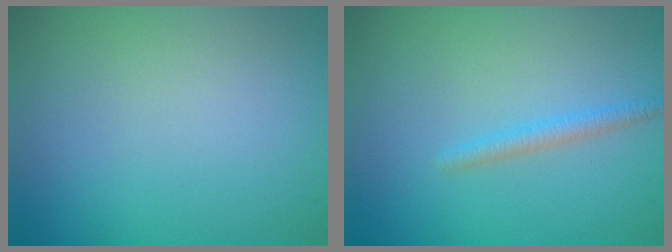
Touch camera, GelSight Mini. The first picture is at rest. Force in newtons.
{"total": 1.4, "press": 1.4, "slide": 0.0}